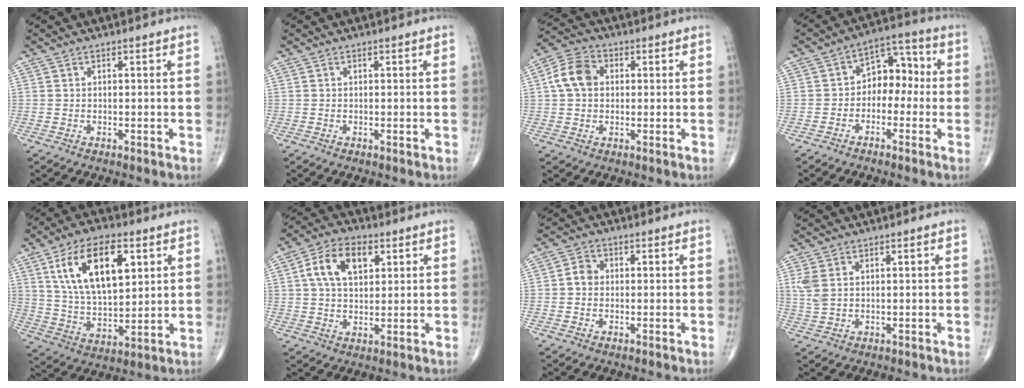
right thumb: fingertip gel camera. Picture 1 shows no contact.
{"total": 0.0}
{"total": 7.4, "force": [1.0, 5.6, 4.8], "torque": [-0.084, 0.017, 0.010]}
{"total": 8.2, "force": [-1.1, 5.8, 5.6], "torque": [-0.048, 0.042, -0.035]}
{"total": 17.7, "force": [6.6, 8.8, 13.9], "torque": [-0.226, -0.020, 0.125]}
{"total": 10.4, "force": [3.3, 6.2, 7.7], "torque": [-0.125, 0.006, 0.054]}
{"total": 2.7, "force": [-0.1, 2.4, 1.4], "torque": [-0.015, 0.009, -0.009]}
{"total": 3.3, "force": [1.1, 2.0, 2.4], "torque": [-0.062, 0.003, 0.030]}